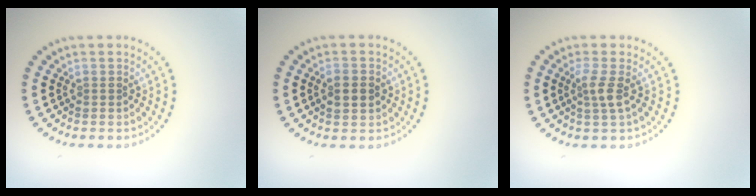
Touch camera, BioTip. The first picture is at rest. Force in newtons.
{"total": 2.7, "press": 2.7, "slide": 0.1}
{"total": 1.9, "press": 1.4, "slide": 1.2}